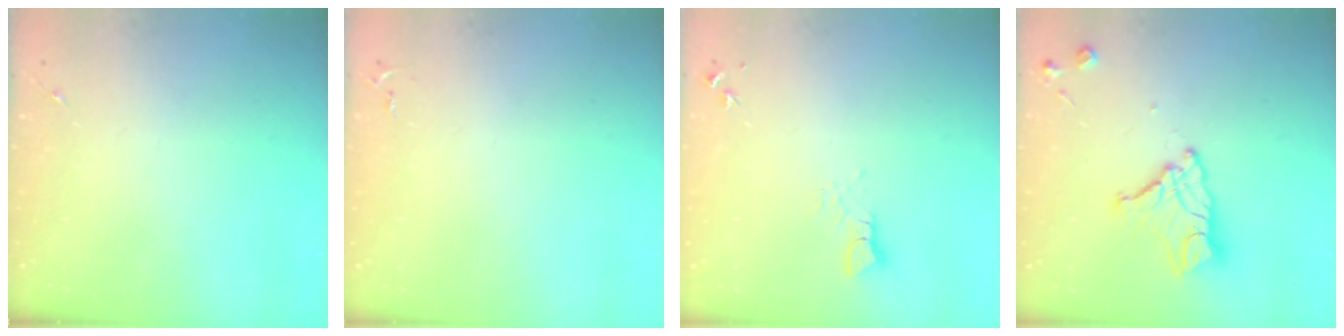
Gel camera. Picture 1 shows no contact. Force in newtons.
{"total": 2.6, "press": 2.6, "slide": 0.4}
{"total": 3.1, "press": 3.1, "slide": 0.4}
{"total": 13.7, "press": 13.7, "slide": 1.3}